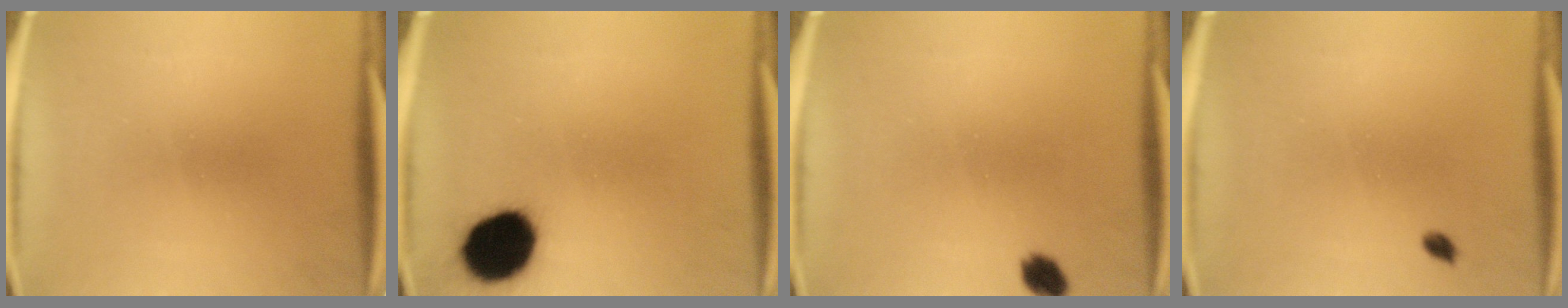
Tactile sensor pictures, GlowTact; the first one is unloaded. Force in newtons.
{"total": 14.9}
{"total": 2.9}
{"total": 1.0}